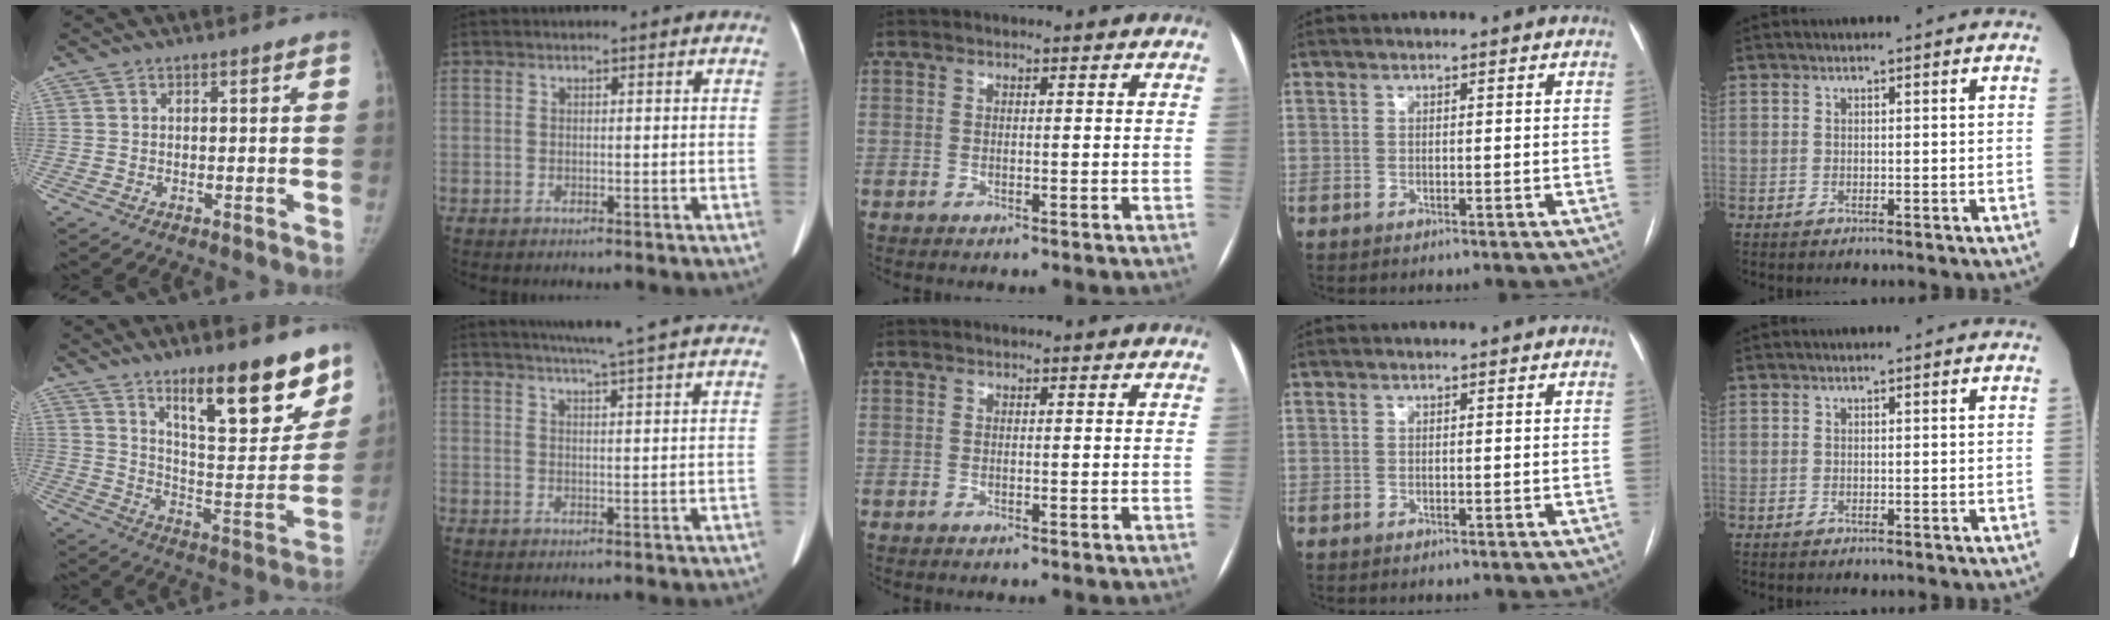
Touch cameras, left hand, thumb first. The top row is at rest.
{"thumb": {"total": 19.6, "force": [12.9, 5.5, 13.6], "torque": [-0.146, -0.090, 0.204]}, "index": {"total": 18.1, "force": [16.0, -0.4, 8.3], "torque": [-0.127, -0.002, 0.196]}}